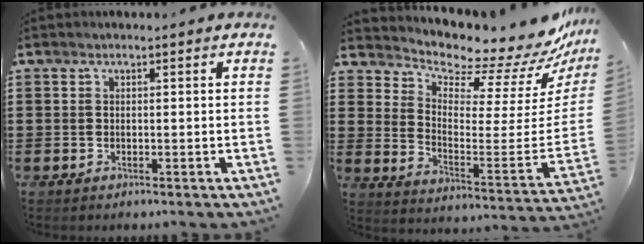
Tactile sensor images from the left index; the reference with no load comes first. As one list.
[{"total": 6.0, "force": [5.8, 1.1, 1.0], "torque": [-0.034, -0.077, 0.090]}]